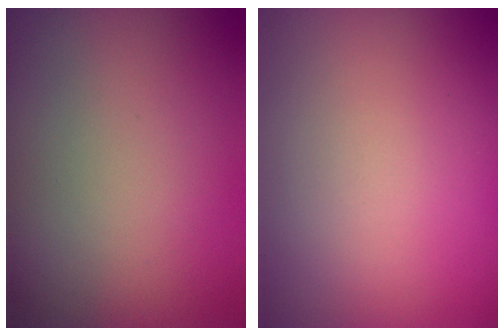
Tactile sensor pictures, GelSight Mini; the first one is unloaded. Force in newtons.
{"total": 0.0}